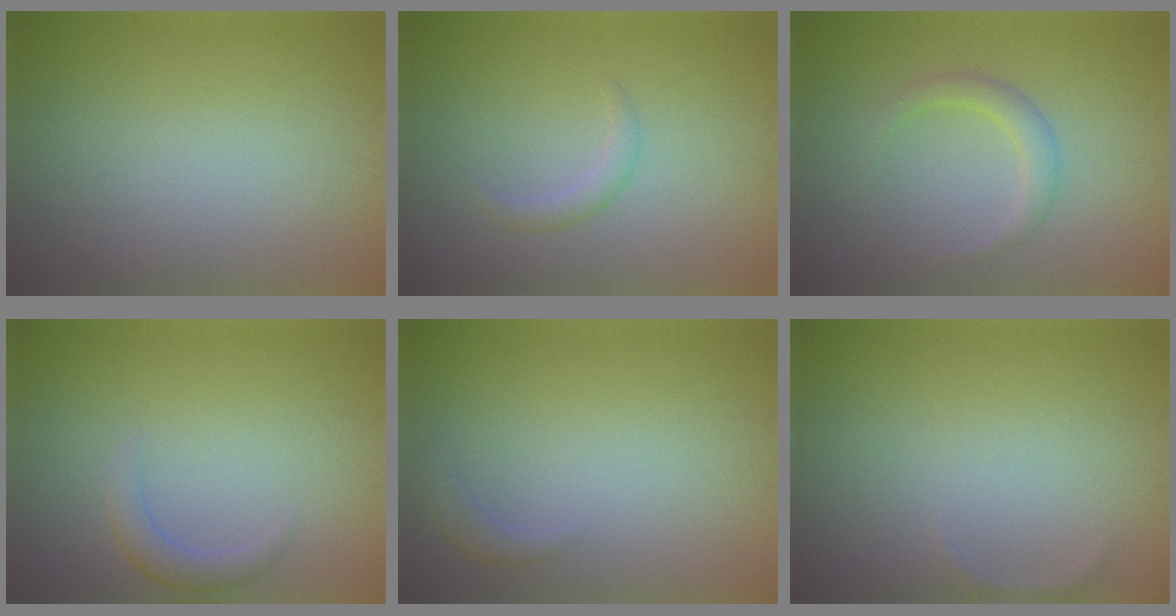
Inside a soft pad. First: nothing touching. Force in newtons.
{"total": 1.2, "press": 1.2, "slide": 0.1}
{"total": 2.0, "press": 2.0, "slide": 0.0}
{"total": 1.9, "press": 1.9, "slide": 0.0}
{"total": 1.1, "press": 1.1, "slide": 0.1}
{"total": 0.5, "press": 0.5, "slide": 0.1}